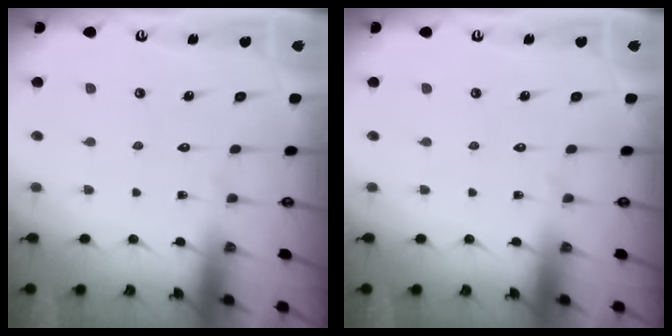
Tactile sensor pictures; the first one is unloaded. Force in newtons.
{"total": 0.0}